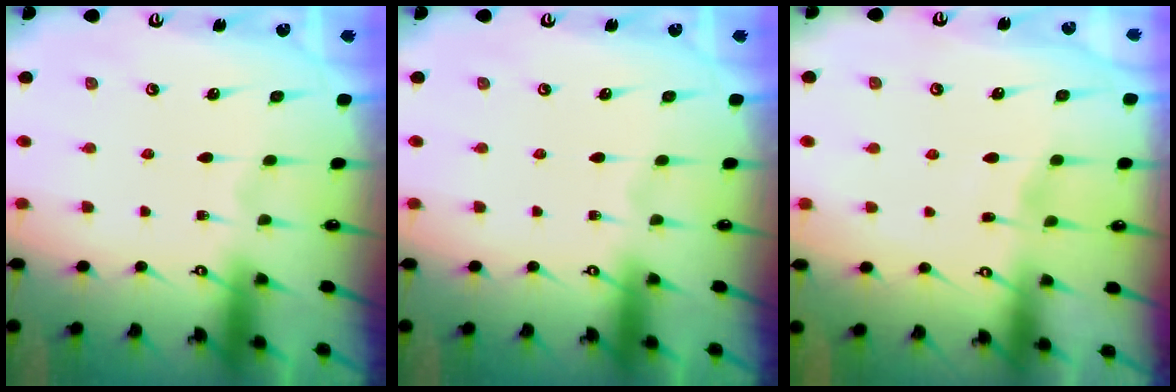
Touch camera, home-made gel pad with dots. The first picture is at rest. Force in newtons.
{"total": 0.0}
{"total": 2.6, "press": 2.5, "slide": 0.4}